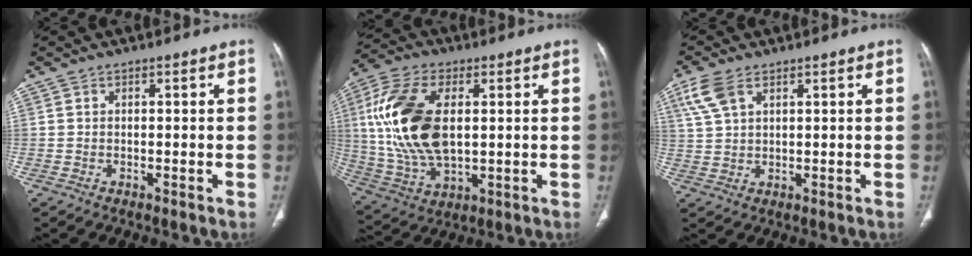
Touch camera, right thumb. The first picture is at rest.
{"total": 19.1, "force": [2.6, 10.3, 15.9], "torque": [-0.334, -0.005, 0.054]}
{"total": 6.0, "force": [3.3, 3.1, 4.0], "torque": [-0.096, 0.001, 0.073]}